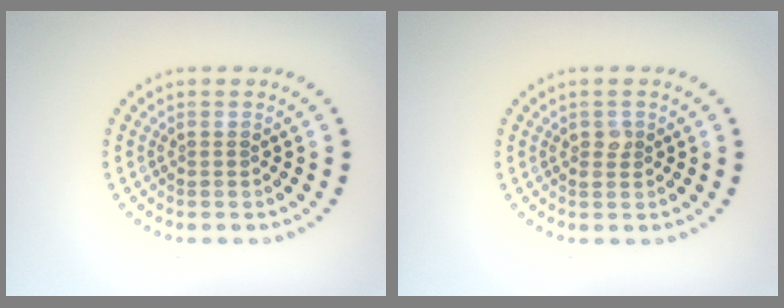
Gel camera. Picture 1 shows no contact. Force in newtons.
{"total": 1.1, "press": 1.1, "slide": 0.2}